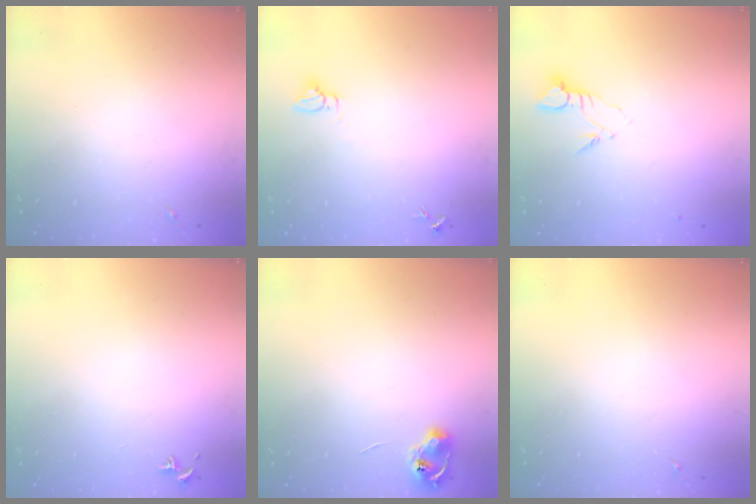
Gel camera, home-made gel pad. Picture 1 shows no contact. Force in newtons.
{"total": 2.7, "press": 2.7, "slide": 0.1}
{"total": 3.7, "press": 3.7, "slide": 0.4}
{"total": 0.8, "press": 0.7, "slide": 0.3}
{"total": 6.0, "press": 6.0, "slide": 0.7}
{"total": 0.0}